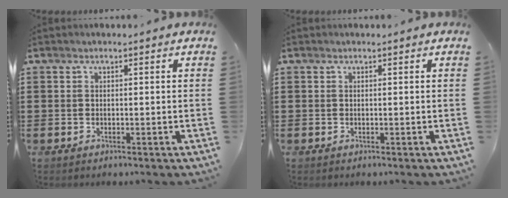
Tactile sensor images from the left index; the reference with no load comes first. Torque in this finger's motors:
{"motor_torque": [-0.26, 0.33, 0.00, -0.01]}